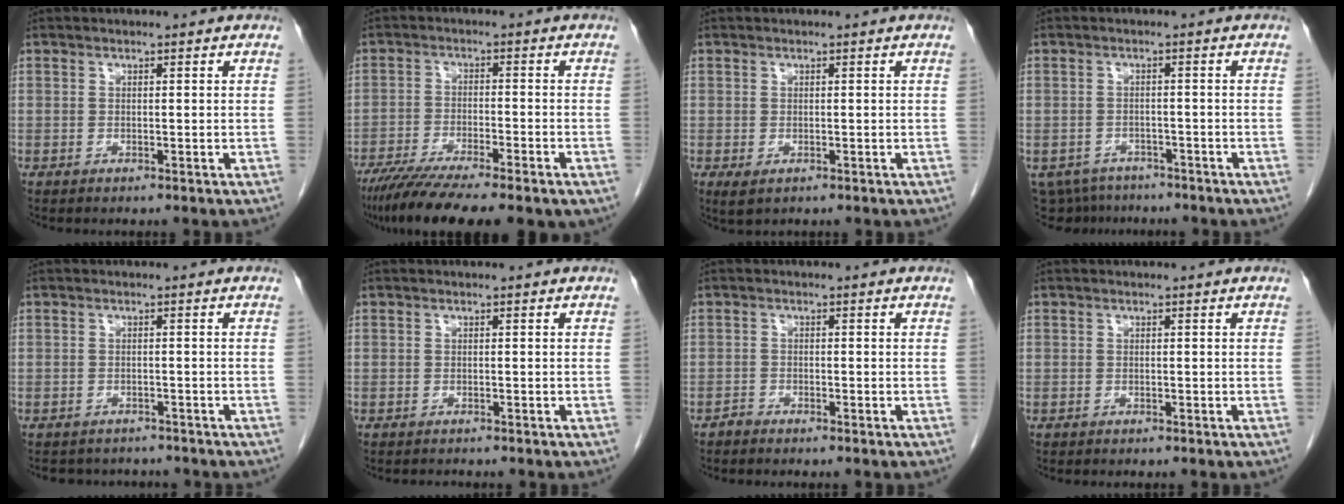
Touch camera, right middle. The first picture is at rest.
{"total": 13.6, "force": [-10.2, 2.0, 8.7], "torque": [-0.145, -0.028, -0.160]}
{"total": 1.7, "force": [-0.6, 1.0, 1.2], "torque": [-0.021, -0.004, -0.001]}
{"total": 7.7, "force": [-6.5, 4.0, 1.1], "torque": [-0.023, -0.003, -0.088]}
{"total": 4.9, "force": [-4.5, 1.9, 0.3], "torque": [-0.003, 0.003, -0.055]}
{"total": 0.8, "force": [-0.8, 0.1, 0.0], "torque": [-0.003, -0.003, -0.011]}
{"total": 0.9, "force": [-0.8, 0.2, 0.0], "torque": [-0.002, 0.000, -0.018]}
{"total": 0.0}